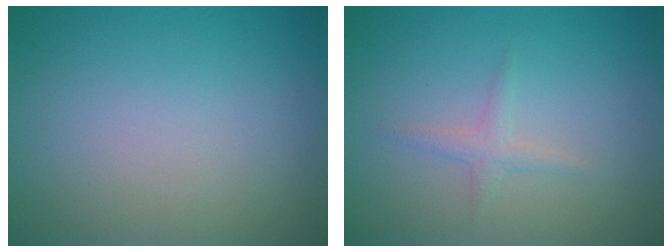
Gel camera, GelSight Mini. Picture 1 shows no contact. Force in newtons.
{"total": 1.2, "press": 1.2, "slide": 0.0}